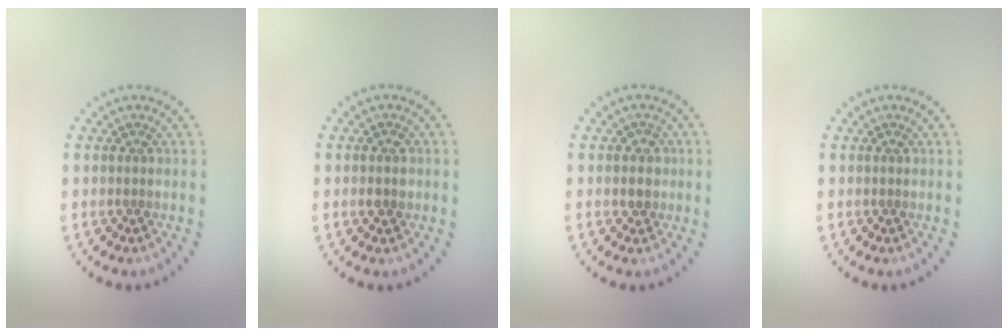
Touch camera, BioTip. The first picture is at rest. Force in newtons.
{"total": 1.3, "press": 1.3, "slide": 0.1}
{"total": 1.3, "press": 1.2, "slide": 0.6}
{"total": 0.0}